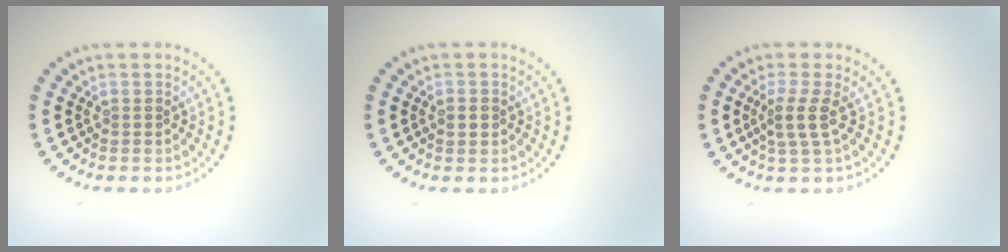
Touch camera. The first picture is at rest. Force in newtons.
{"total": 1.1, "press": 1.1, "slide": 0.1}
{"total": 2.4, "press": 1.8, "slide": 1.6}